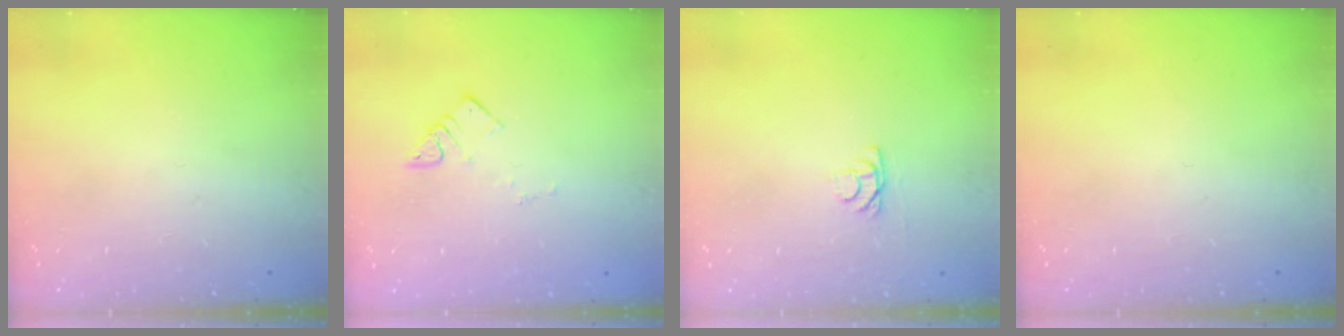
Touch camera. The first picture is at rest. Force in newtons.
{"total": 3.6, "press": 3.6, "slide": 0.3}
{"total": 3.8, "press": 3.8, "slide": 0.4}
{"total": 0.0}